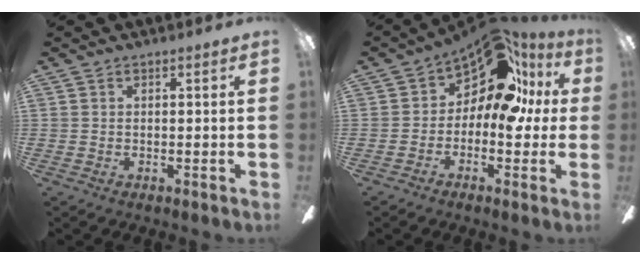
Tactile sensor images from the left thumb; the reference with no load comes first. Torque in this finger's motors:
{"motor_torque": [1.33, 2.09, 0.11, 0.03, 0.06]}